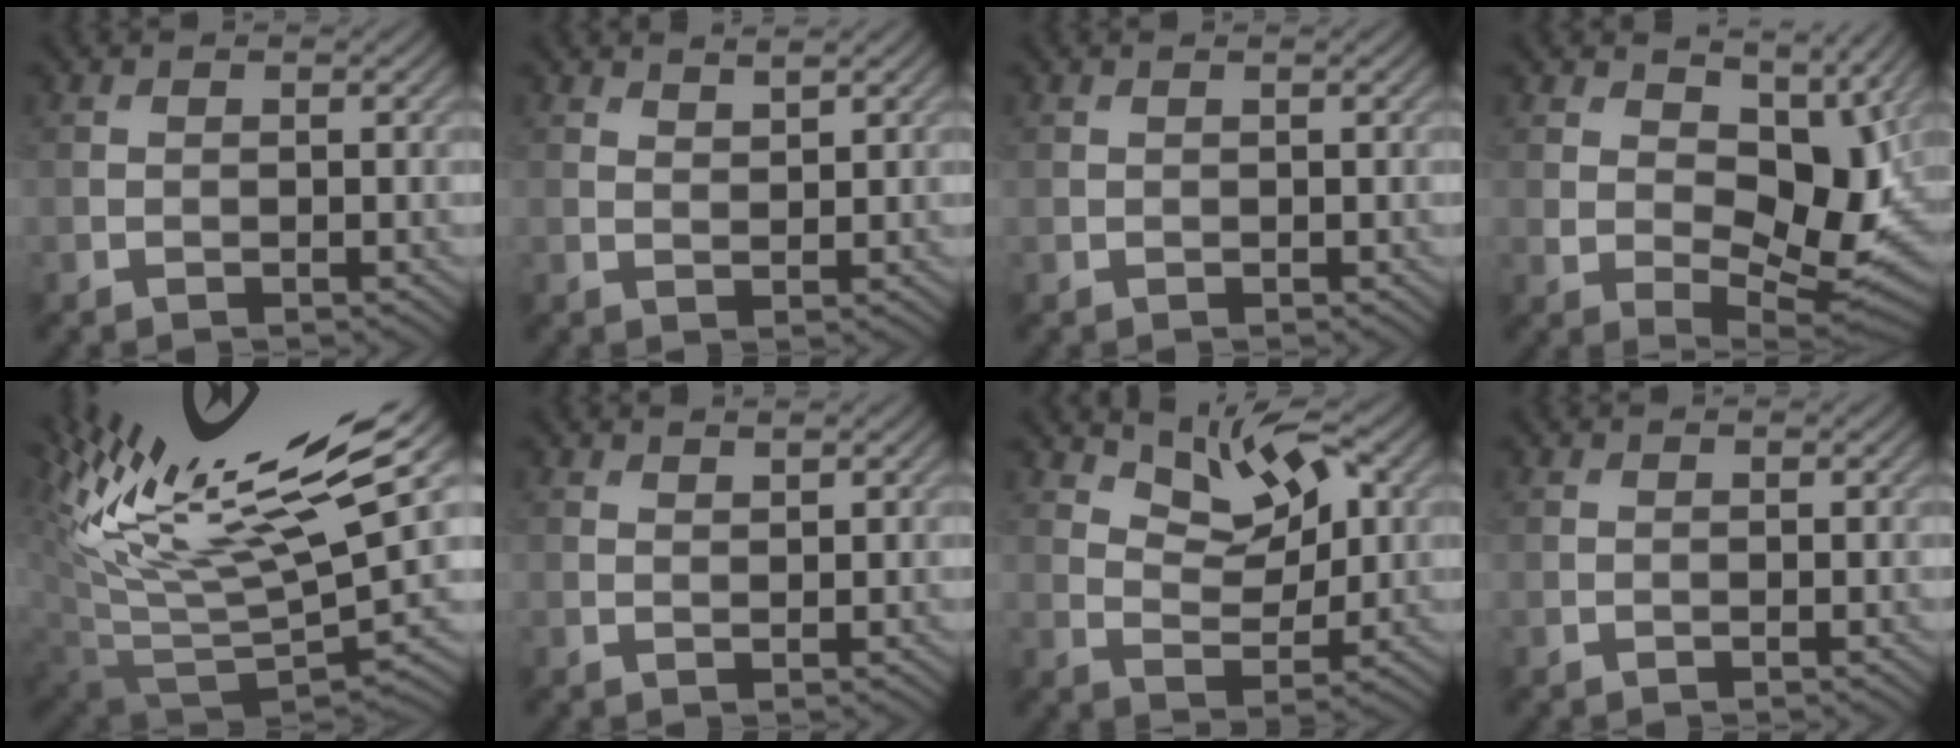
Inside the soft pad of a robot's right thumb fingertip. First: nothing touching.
{"total": 1.4, "force": [1.3, 0.1, 0.5], "torque": [-0.014, -0.003, 0.026]}
{"total": 0.0}
{"total": 10.8, "force": [2.9, 6.7, 8.0], "torque": [-0.134, -0.016, 0.052]}
{"total": 16.7, "force": [9.8, 4.8, 12.7], "torque": [-0.254, 0.015, 0.175]}
{"total": 0.7, "force": [0.6, 0.0, 0.2], "torque": [-0.002, -0.004, 0.015]}
{"total": 7.0, "force": [4.1, 3.3, 4.6], "torque": [-0.072, -0.013, 0.070]}
{"total": 0.0}